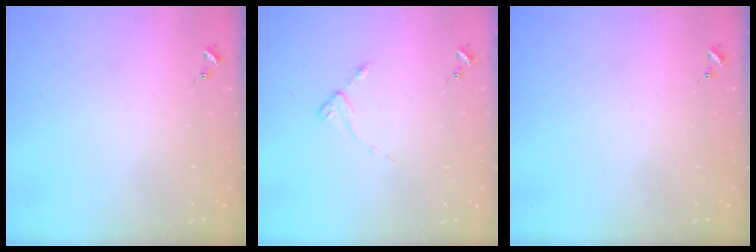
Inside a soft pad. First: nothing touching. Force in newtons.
{"total": 2.8, "press": 2.8, "slide": 0.3}
{"total": 0.0}